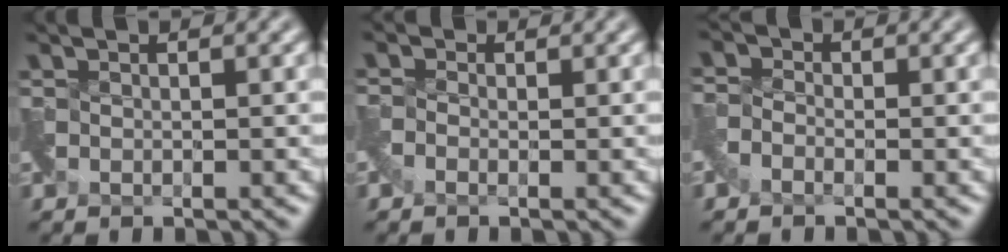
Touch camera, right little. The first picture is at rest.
{"total": 0.6, "force": [-0.5, 0.1, -0.3], "torque": [0.000, 0.002, -0.018]}
{"total": 1.1, "force": [-1.0, 0.5, 0.0], "torque": [-0.007, 0.004, -0.031]}